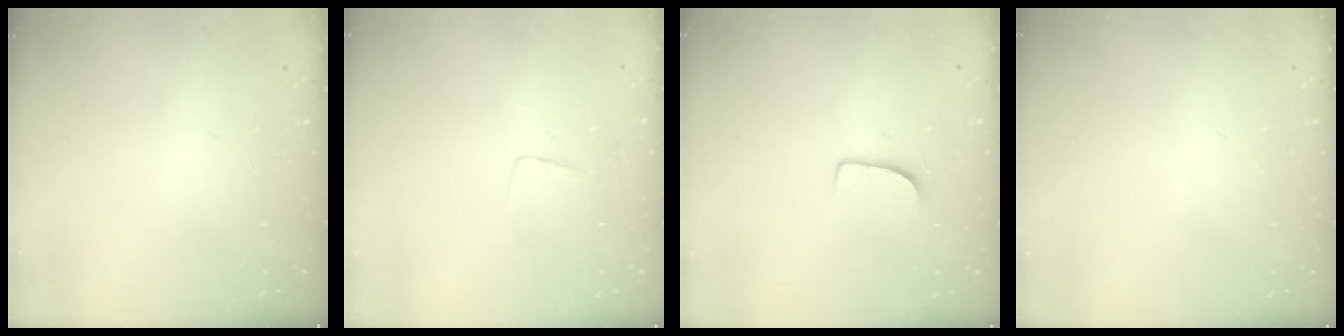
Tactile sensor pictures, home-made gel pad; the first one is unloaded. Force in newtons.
{"total": 3.5, "press": 3.5, "slide": 0.2}
{"total": 7.7, "press": 7.6, "slide": 0.7}
{"total": 0.0}